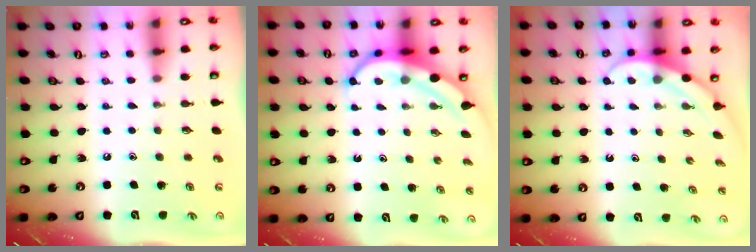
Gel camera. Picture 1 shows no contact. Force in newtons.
{"total": 6.8, "press": 6.8, "slide": 0.8}
{"total": 4.8, "press": 4.8, "slide": 0.3}